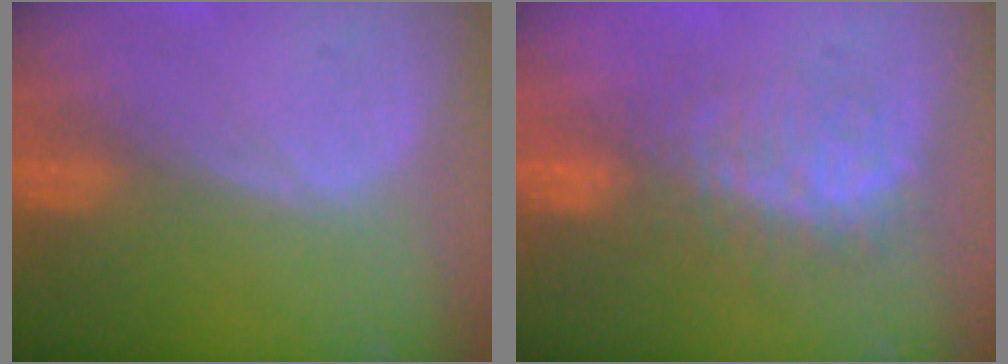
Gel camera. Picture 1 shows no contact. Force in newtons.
{"total": 7.6, "press": 7.3, "slide": 2.1}